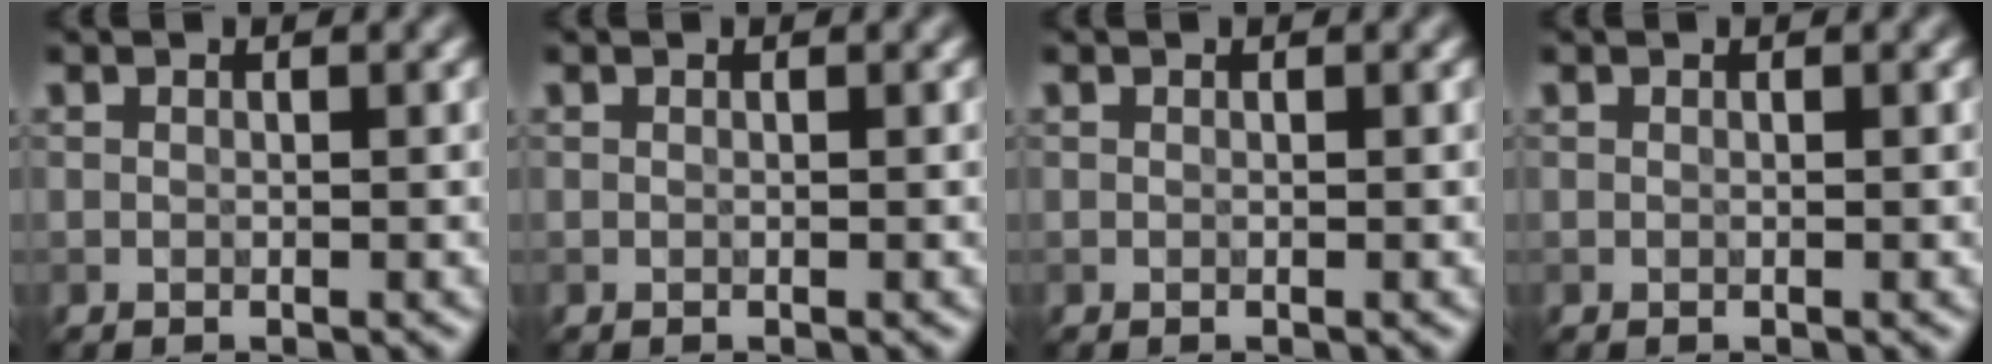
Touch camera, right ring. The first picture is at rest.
{"total": 0.0}
{"total": 0.0}
{"total": 0.0}